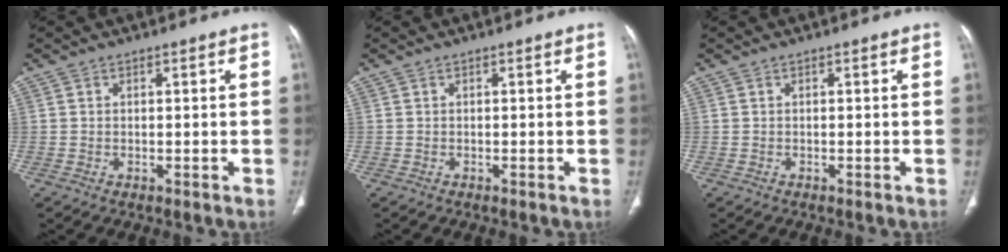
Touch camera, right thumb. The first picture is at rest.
{"total": 0.0}
{"total": 0.0}